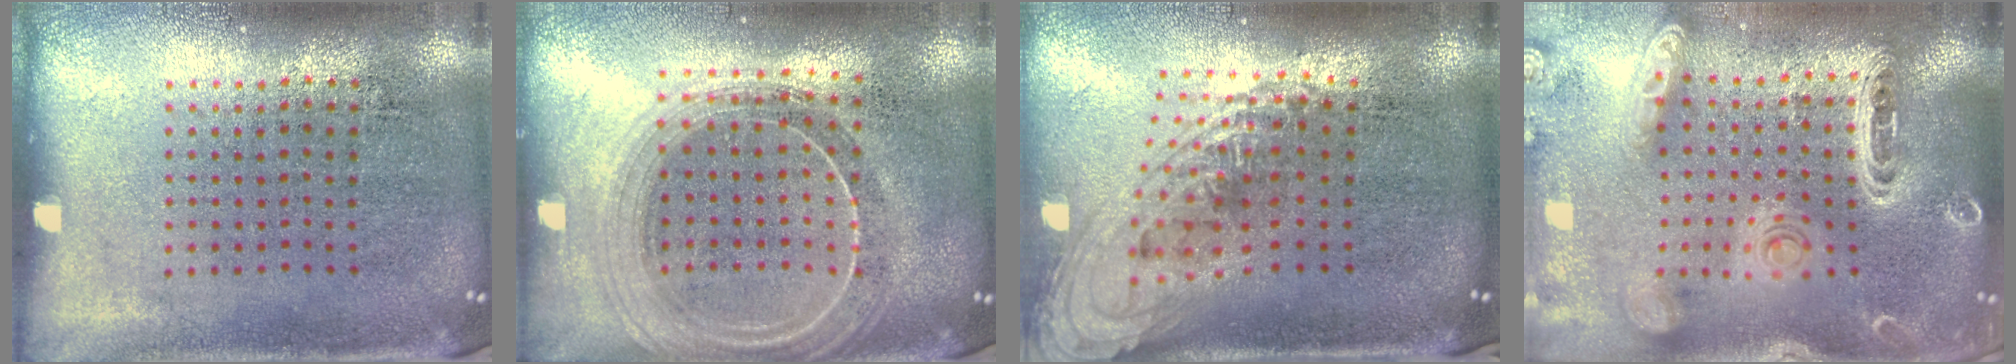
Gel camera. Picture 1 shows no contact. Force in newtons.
{"total": 2.1, "press": 1.9, "slide": 1.0}
{"total": 1.9, "press": 1.5, "slide": 1.2}
{"total": 2.2, "press": 2.1, "slide": 0.7}